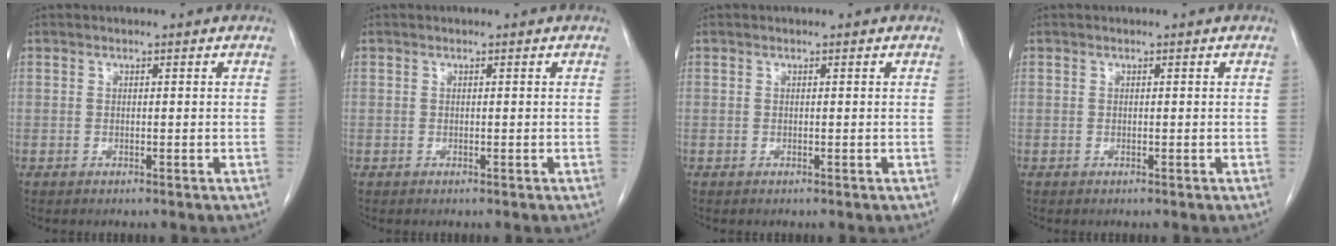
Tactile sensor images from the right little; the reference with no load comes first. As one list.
[{"total": 0.0}, {"total": 0.0}, {"total": 0.0}]